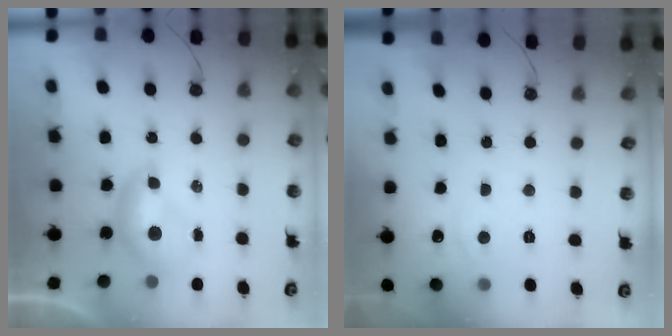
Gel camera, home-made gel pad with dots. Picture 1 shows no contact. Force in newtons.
{"total": 2.2, "press": 2.2, "slide": 0.5}